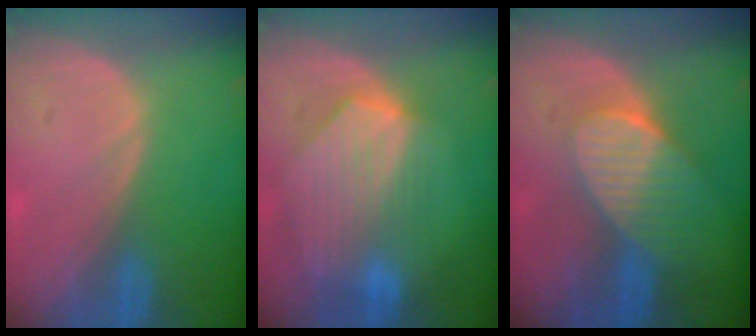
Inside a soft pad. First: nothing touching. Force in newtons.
{"total": 8.8, "press": 7.9, "slide": 3.9}
{"total": 7.4, "press": 6.7, "slide": 3.1}